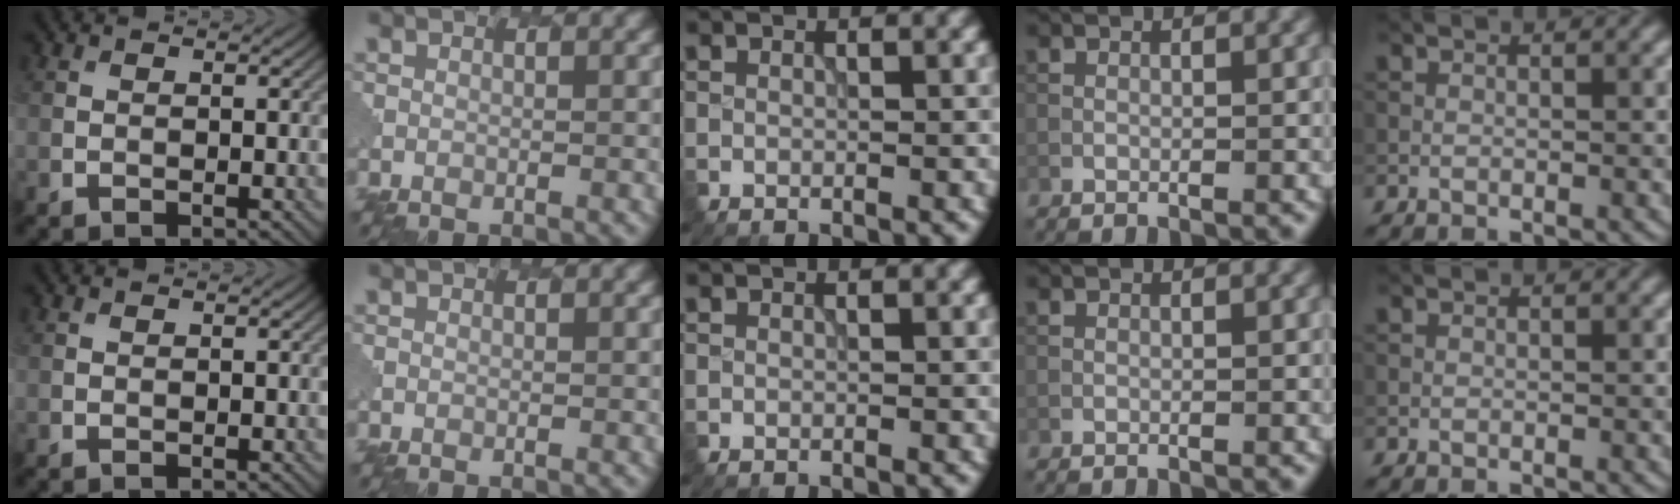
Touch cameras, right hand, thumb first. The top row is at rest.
{}